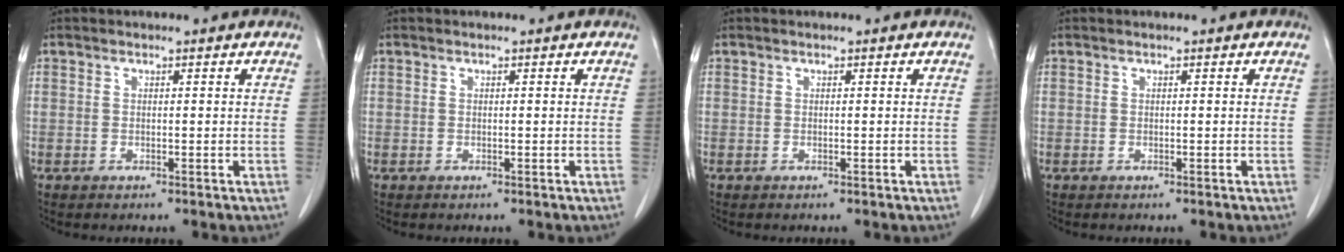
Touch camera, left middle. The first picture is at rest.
{"total": 0.0}
{"total": 0.0}
{"total": 0.0}